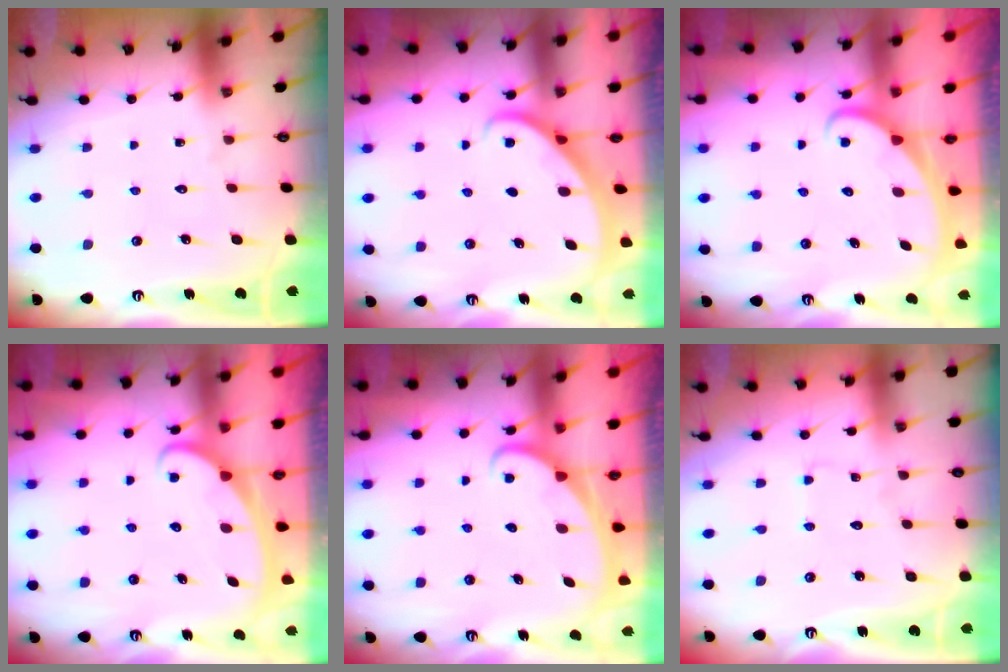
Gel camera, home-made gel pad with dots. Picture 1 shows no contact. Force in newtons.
{"total": 2.1, "press": 2.1, "slide": 0.2}
{"total": 2.1, "press": 2.1, "slide": 0.1}
{"total": 2.4, "press": 2.4, "slide": 0.4}
{"total": 1.8, "press": 1.8, "slide": 0.1}
{"total": 1.1, "press": 1.1, "slide": 0.2}